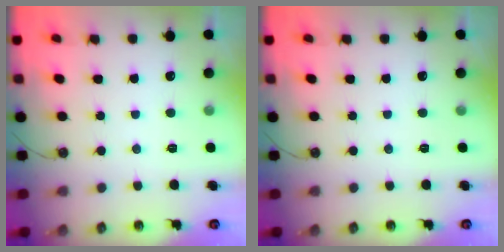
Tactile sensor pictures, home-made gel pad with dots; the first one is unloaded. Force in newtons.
{"total": 0.0}